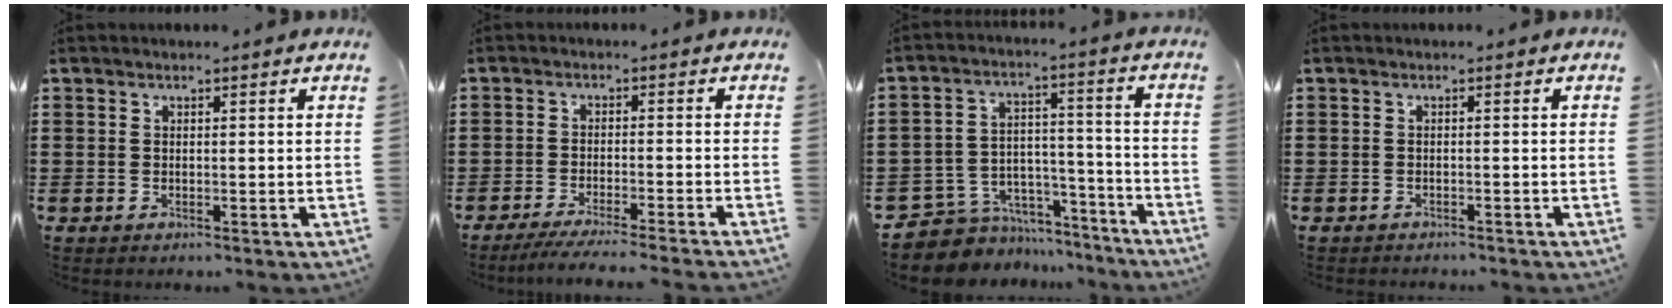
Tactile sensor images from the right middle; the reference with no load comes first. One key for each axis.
{"total": 3.5, "fx": -3.0, "fy": -0.5, "fz": 1.6, "tx": -0.026, "ty": -0.007, "tz": -0.058}
{"total": 6.0, "fx": -5.4, "fy": 2.8, "fz": 0.2, "tx": -0.014, "ty": 0.008, "tz": -0.106}
{"total": 0.6, "fx": -0.6, "fy": 0.0, "fz": 0.0, "tx": -0.001, "ty": 0.000, "tz": -0.013}